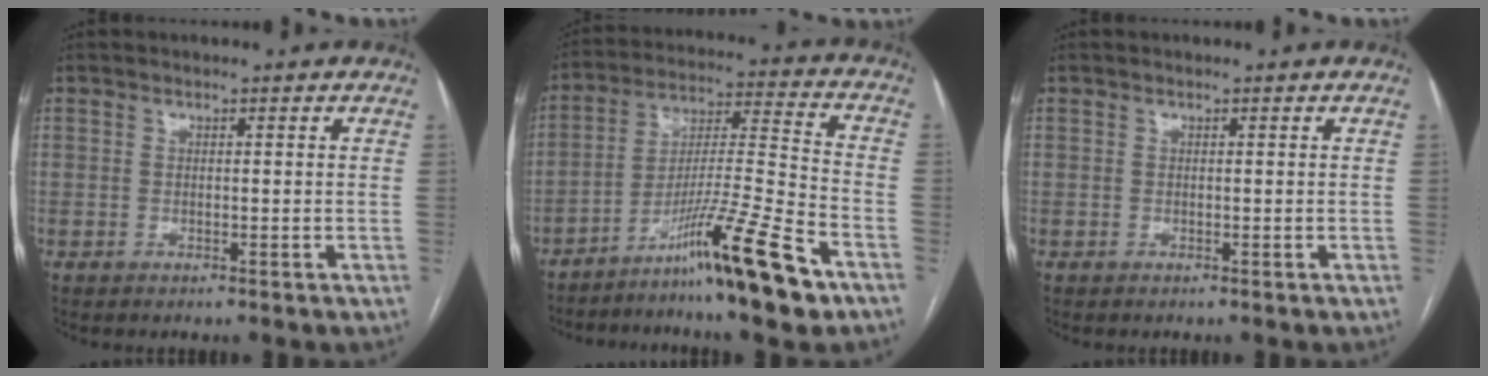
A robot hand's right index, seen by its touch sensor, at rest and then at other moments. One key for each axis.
{"total": 16.3, "fx": -10.4, "fy": -1.0, "fz": 12.5, "tx": -0.222, "ty": -0.015, "tz": -0.179}
{"total": 0.0}